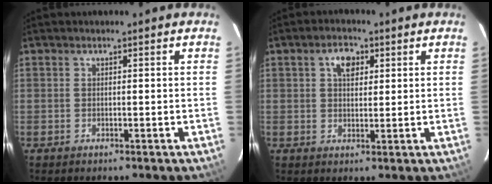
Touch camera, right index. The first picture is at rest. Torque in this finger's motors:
{"motor_torque": [0.03, 0.02, 0.03, 0.05]}